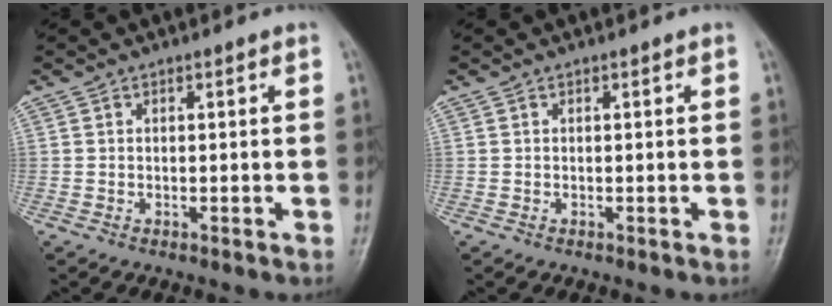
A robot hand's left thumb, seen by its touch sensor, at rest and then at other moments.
{"total": 0.0}